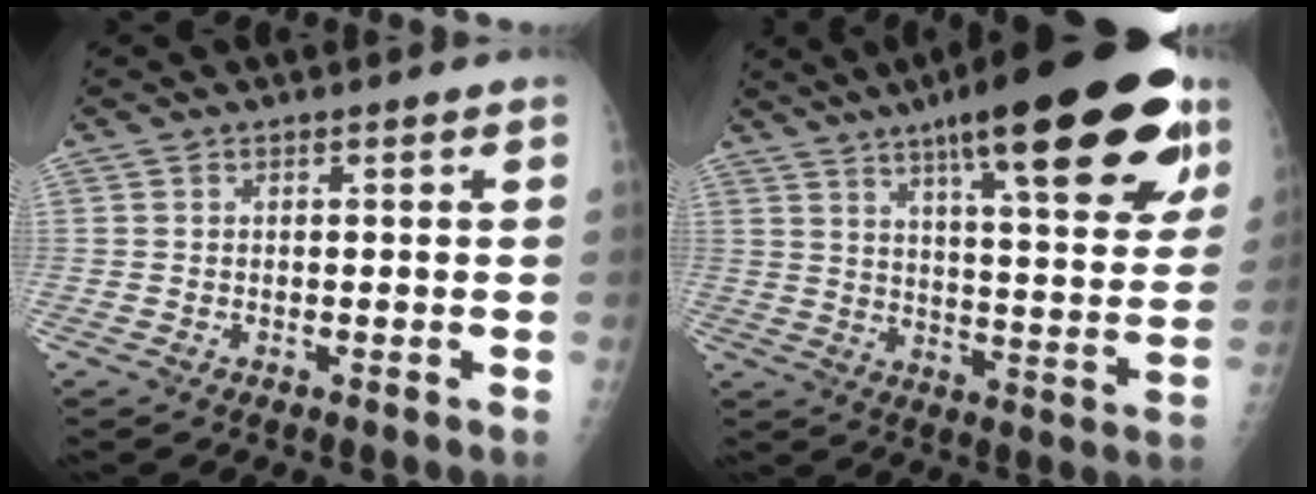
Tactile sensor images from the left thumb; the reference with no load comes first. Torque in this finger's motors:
{"motor_torque": [2.77, 2.23, 1.95, -0.82, 0.37]}